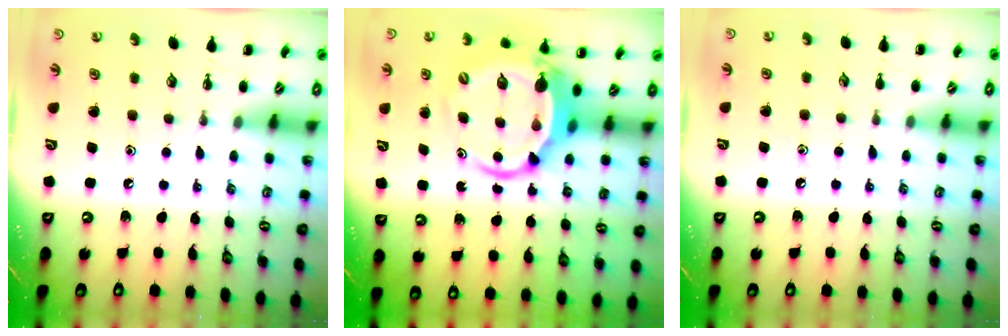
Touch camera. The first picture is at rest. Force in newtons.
{"total": 6.8, "press": 6.7, "slide": 1.1}
{"total": 4.7, "press": 4.4, "slide": 1.7}